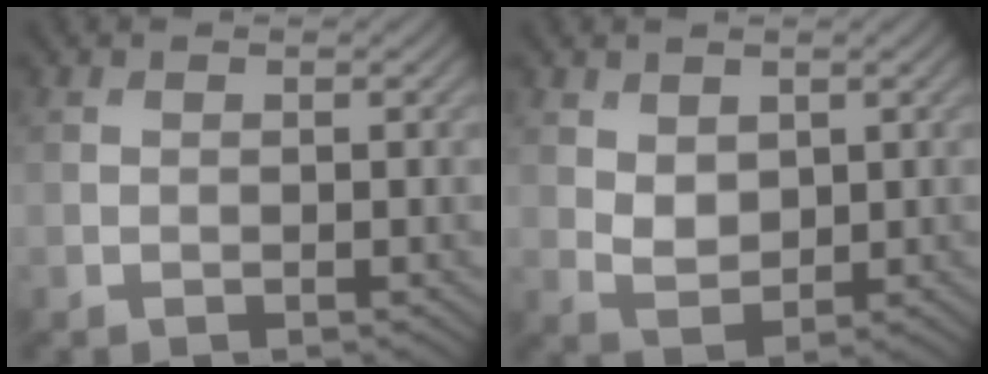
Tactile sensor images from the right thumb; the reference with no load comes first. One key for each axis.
{"total": 3.2, "fx": 1.4, "fy": 2.2, "fz": 1.9, "tx": -0.048, "ty": -0.005, "tz": 0.031}